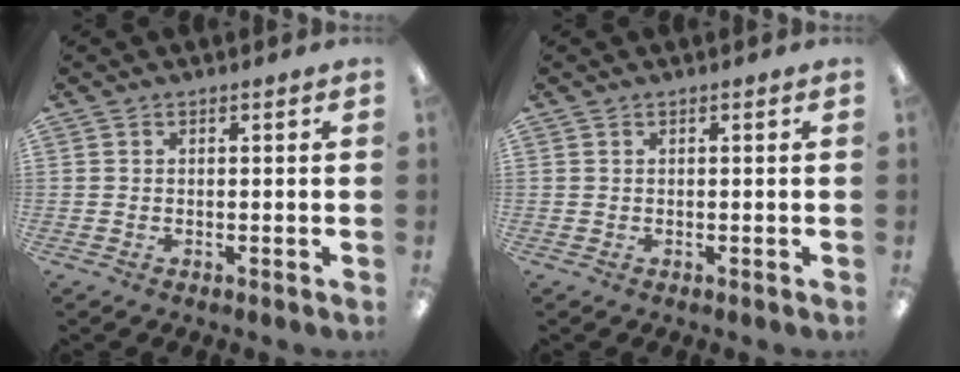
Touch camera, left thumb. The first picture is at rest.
{"total": 0.0}